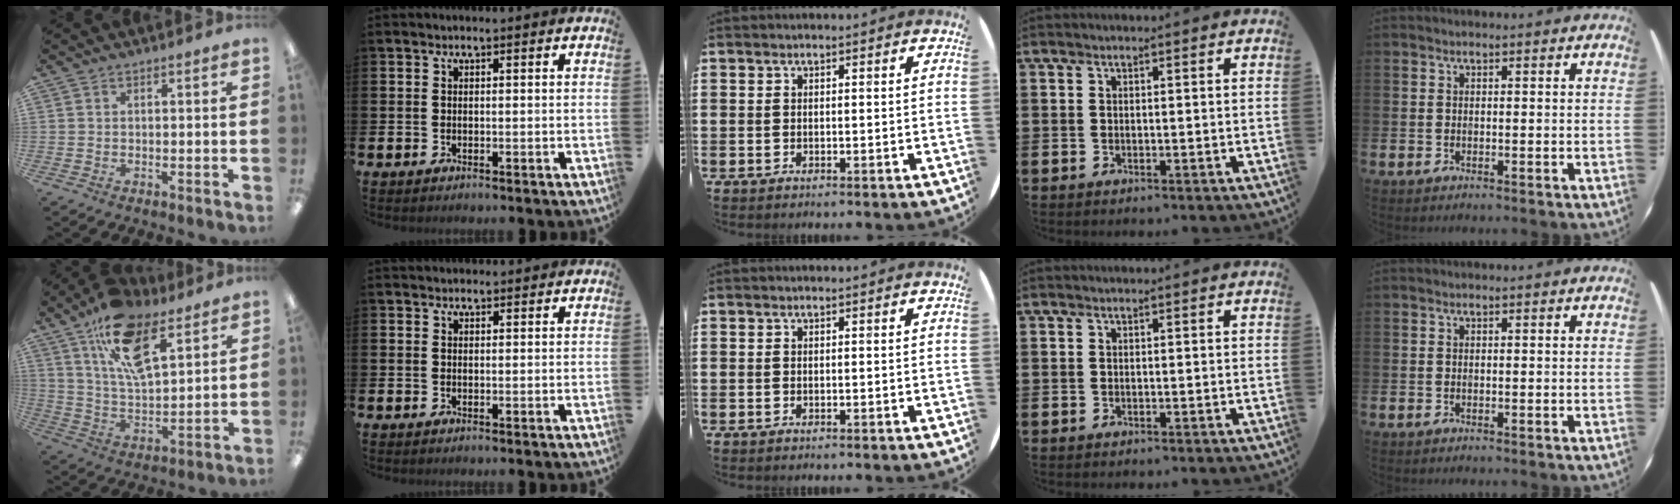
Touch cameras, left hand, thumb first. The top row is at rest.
{"thumb": {"total": 16.9, "force": [10.0, 7.7, 11.2], "torque": [-0.192, -0.033, 0.175]}, "index": {"total": 1.2, "force": [1.2, 0.4, 0.0], "torque": [0.009, 0.003, 0.019]}}